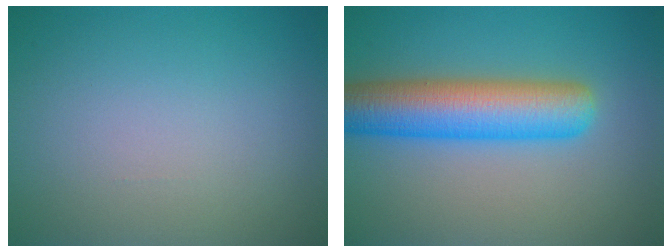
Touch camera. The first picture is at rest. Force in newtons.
{"total": 7.9, "press": 7.9, "slide": 0.2}